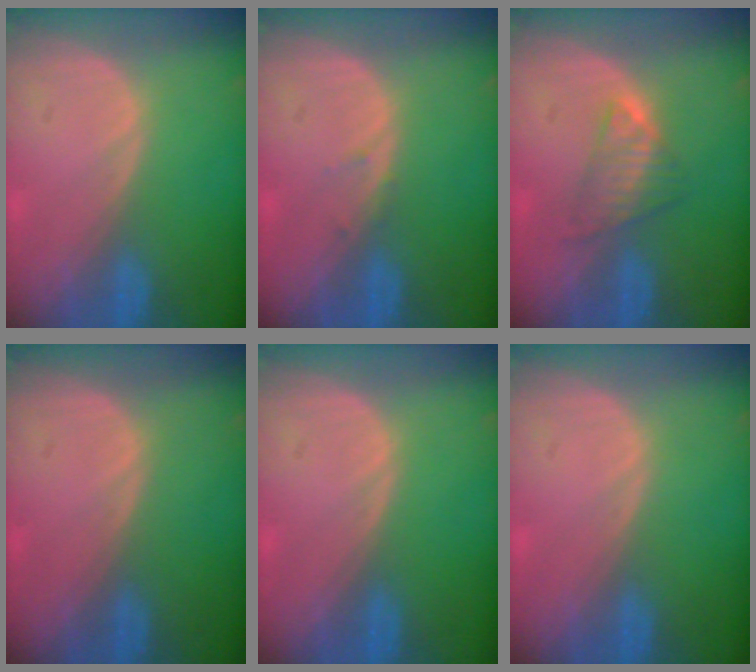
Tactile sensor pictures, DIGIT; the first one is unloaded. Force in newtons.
{"total": 0.8, "press": 0.7, "slide": 0.3}
{"total": 4.0, "press": 4.0, "slide": 0.6}
{"total": 0.0}
{"total": 0.0}
{"total": 0.0}